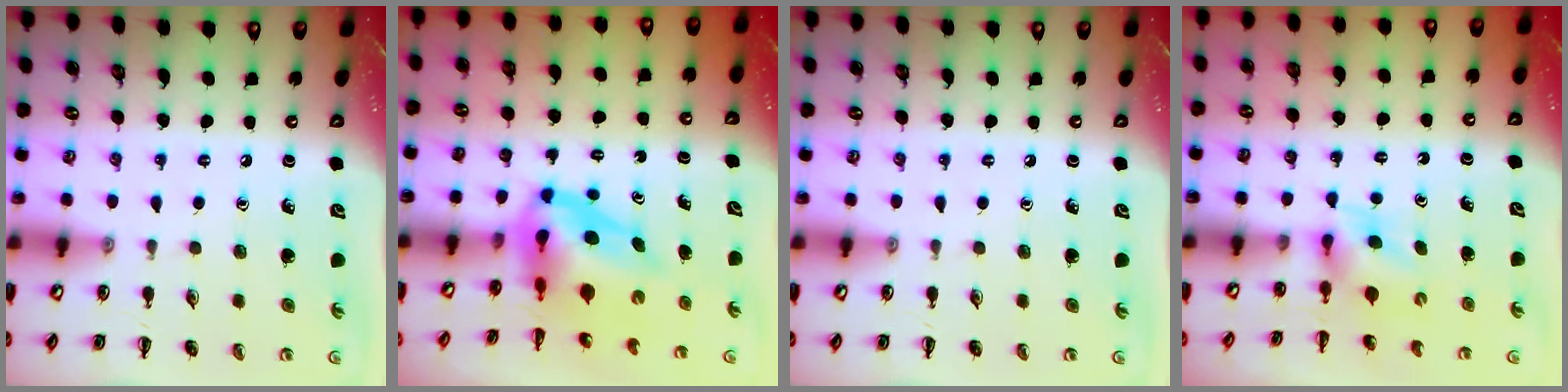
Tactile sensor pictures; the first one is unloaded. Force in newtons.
{"total": 6.0, "press": 5.9, "slide": 1.4}
{"total": 0.0}
{"total": 3.5, "press": 3.3, "slide": 1.2}